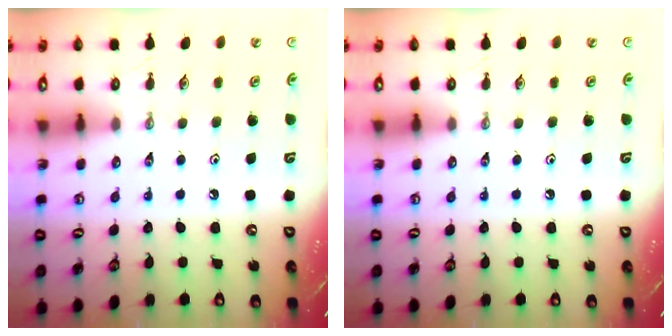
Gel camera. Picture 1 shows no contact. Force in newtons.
{"total": 0.0}